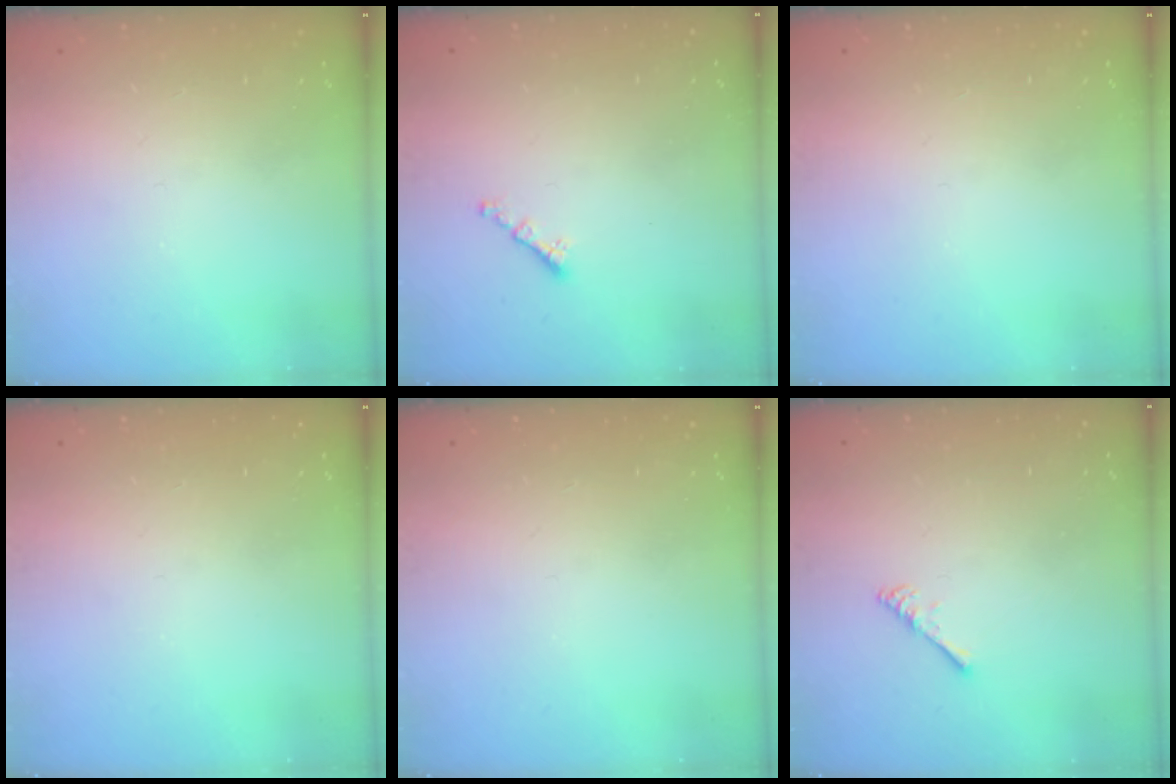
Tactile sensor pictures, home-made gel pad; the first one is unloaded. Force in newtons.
{"total": 1.2, "press": 1.1, "slide": 0.5}
{"total": 0.0}
{"total": 0.0}
{"total": 0.0}
{"total": 2.4, "press": 2.4, "slide": 0.4}